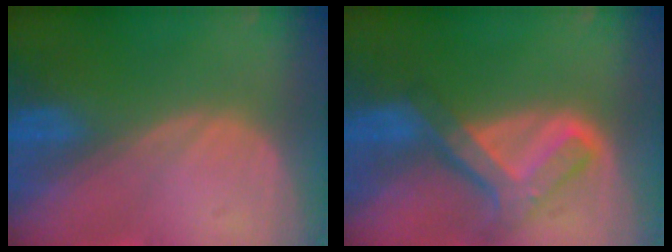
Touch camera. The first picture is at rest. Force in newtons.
{"total": 7.7, "press": 6.5, "slide": 4.2}